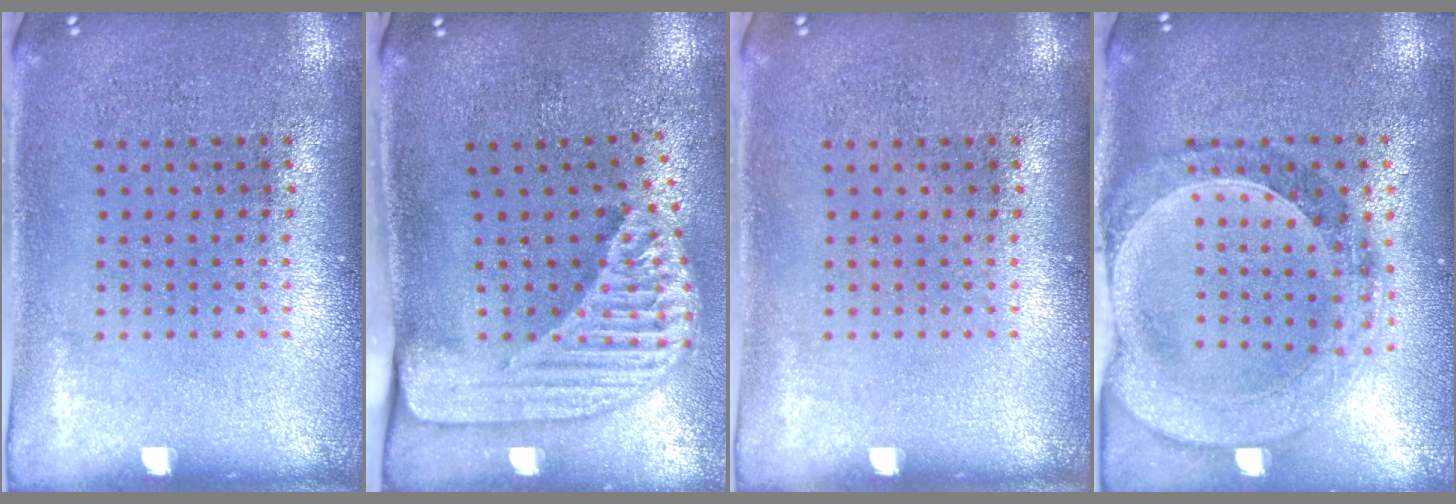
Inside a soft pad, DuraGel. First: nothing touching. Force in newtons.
{"total": 2.5, "press": 1.7, "slide": 1.8}
{"total": 0.0}
{"total": 1.4, "press": 1.4, "slide": 0.2}